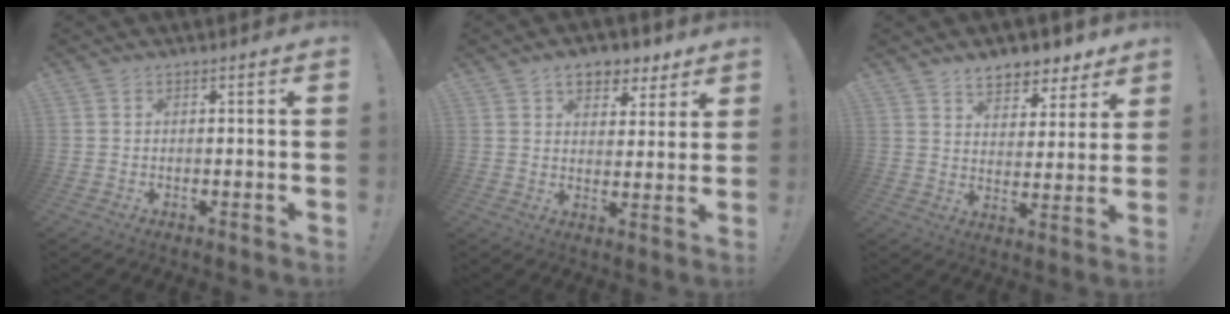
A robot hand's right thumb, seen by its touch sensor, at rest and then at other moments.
{"total": 8.1, "force": [5.2, 5.0, 3.7], "torque": [-0.051, -0.023, 0.097]}
{"total": 8.4, "force": [6.6, 4.4, 2.8], "torque": [-0.035, -0.046, 0.122]}